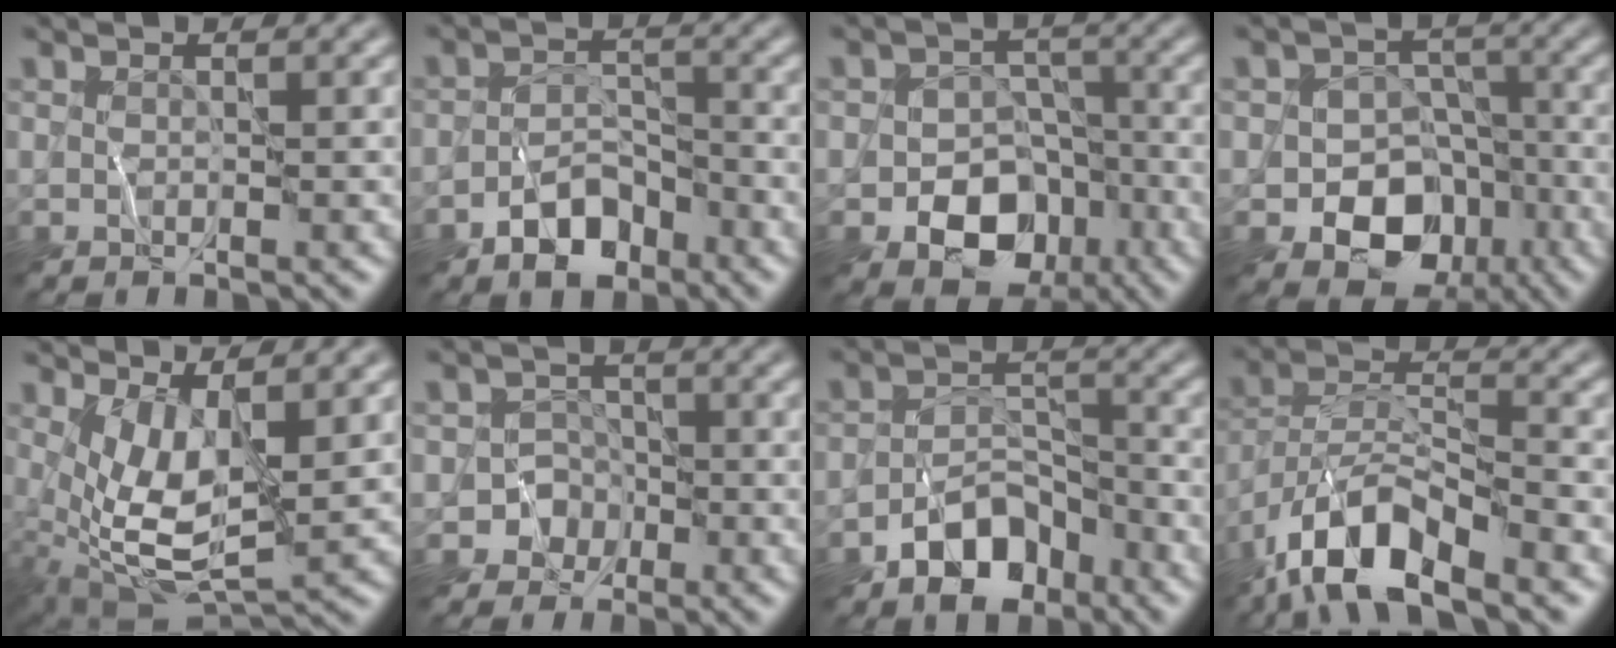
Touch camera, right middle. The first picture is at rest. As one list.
[{"total": 4.2, "force": [-2.7, 2.5, 2.1], "torque": [-0.021, 0.002, -0.054]}, {"total": 8.8, "force": [-4.3, 6.7, 3.7], "torque": [-0.023, -0.007, -0.087]}, {"total": 9.8, "force": [-4.8, 7.7, 3.7], "torque": [-0.030, -0.010, -0.093]}, {"total": 6.4, "force": [1.3, 2.6, 5.7], "torque": [-0.123, -0.014, 0.027]}, {"total": 3.8, "force": [-2.0, 3.2, -0.1], "torque": [0.038, 0.004, -0.047]}, {"total": 5.6, "force": [-3.5, 3.4, 2.8], "torque": [-0.034, 0.000, -0.065]}, {"total": 8.2, "force": [-5.9, 2.5, 5.2], "torque": [-0.085, 0.000, -0.122]}]